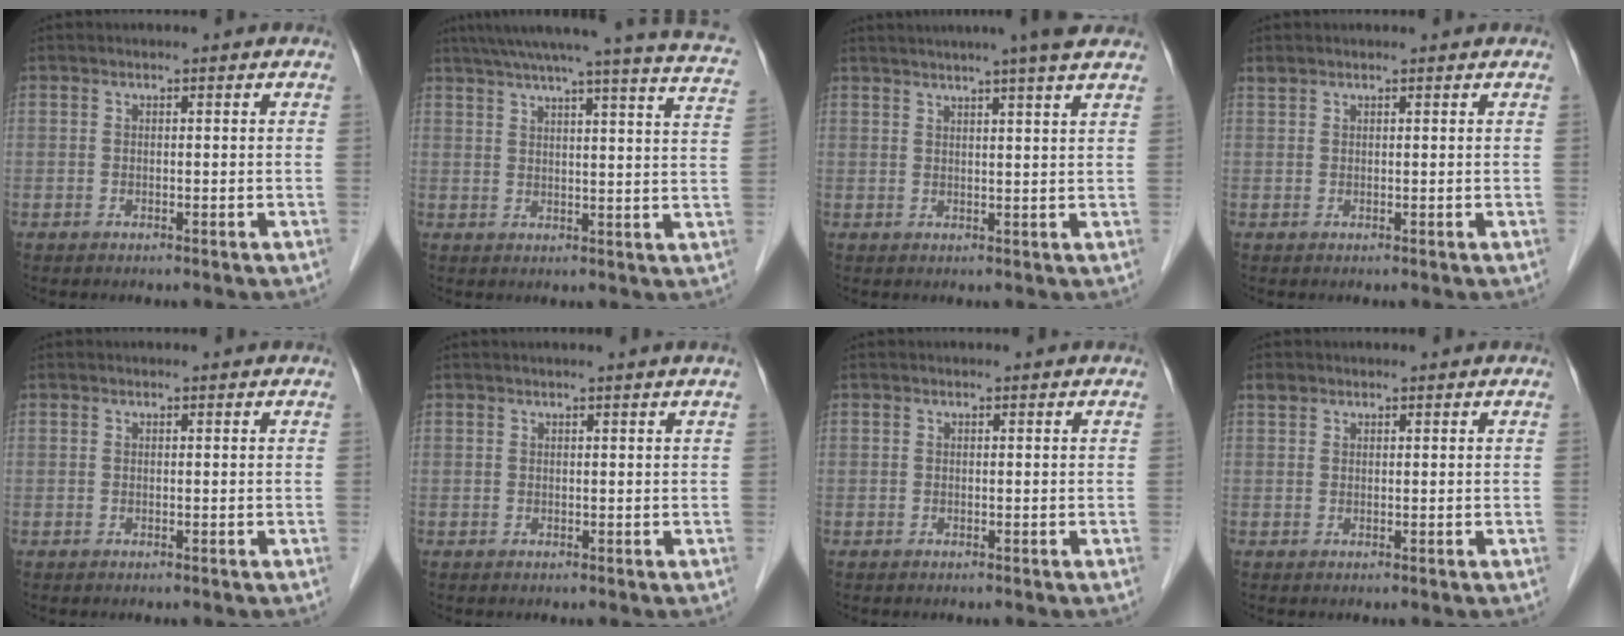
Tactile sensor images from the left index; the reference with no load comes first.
{"total": 24.8, "force": [21.2, 0.5, 12.8], "torque": [-0.193, -0.013, 0.255]}
{"total": 9.2, "force": [7.6, -0.7, 5.1], "torque": [-0.077, 0.019, 0.088]}
{"total": 0.8, "force": [0.8, 0.2, 0.1], "torque": [-0.011, 0.009, 0.025]}
{"total": 0.0}
{"total": 1.3, "force": [0.9, -0.5, 0.7], "torque": [-0.014, -0.001, 0.024]}
{"total": 0.0}
{"total": 1.2, "force": [0.9, 0.8, 0.2], "torque": [-0.006, 0.012, 0.023]}